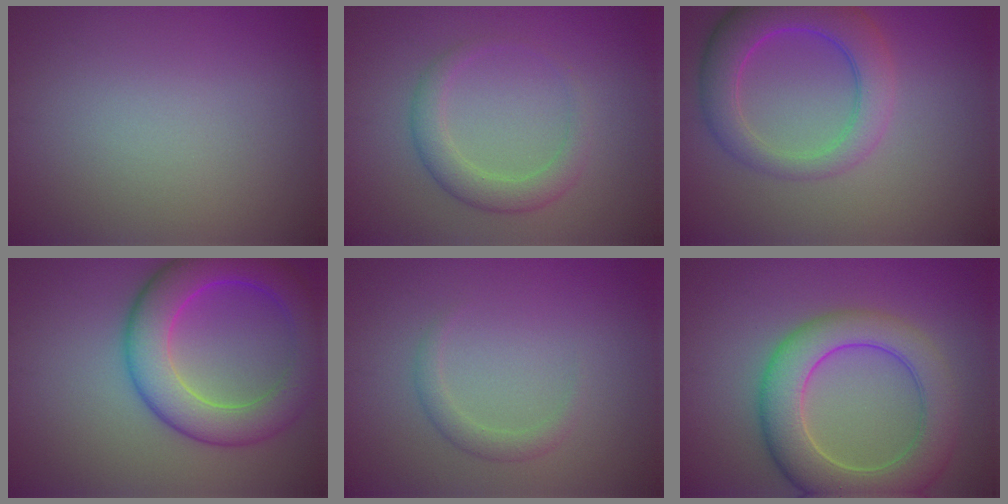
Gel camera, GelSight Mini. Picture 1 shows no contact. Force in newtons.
{"total": 2.9, "press": 2.9, "slide": 0.1}
{"total": 5.9, "press": 5.9, "slide": 0.3}
{"total": 7.7, "press": 7.7, "slide": 0.2}
{"total": 1.6, "press": 1.6, "slide": 0.1}
{"total": 7.6, "press": 7.6, "slide": 0.6}